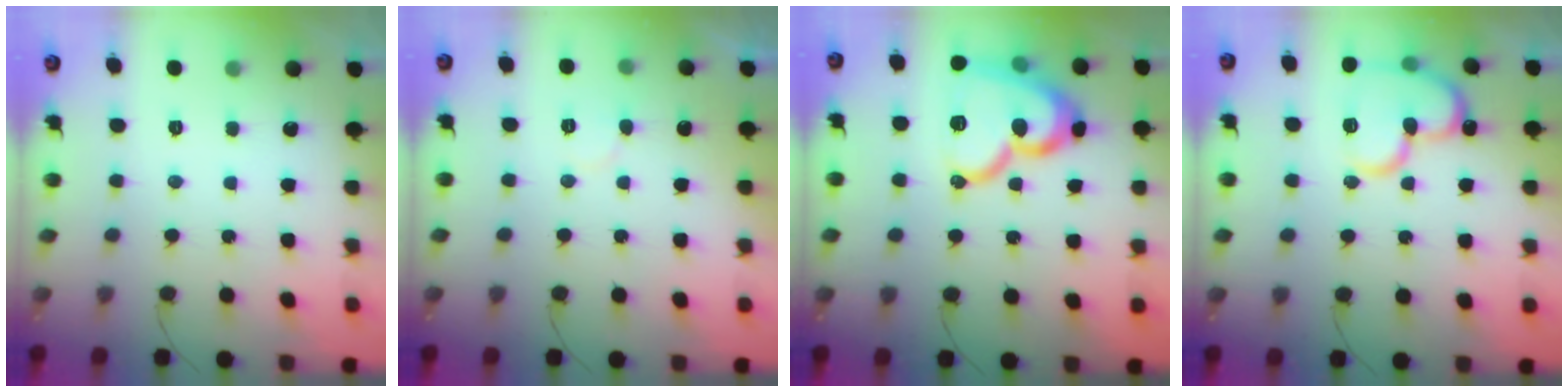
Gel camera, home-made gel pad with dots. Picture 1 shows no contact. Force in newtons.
{"total": 4.2, "press": 4.2, "slide": 0.3}
{"total": 19.8, "press": 19.7, "slide": 2.0}
{"total": 16.4, "press": 16.3, "slide": 2.0}